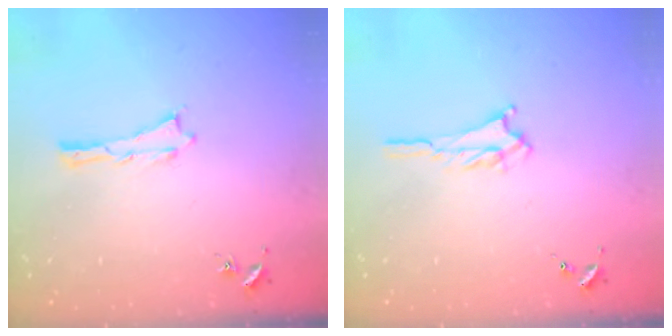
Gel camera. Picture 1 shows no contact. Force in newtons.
{"total": 1.7, "press": 1.6, "slide": 0.3}